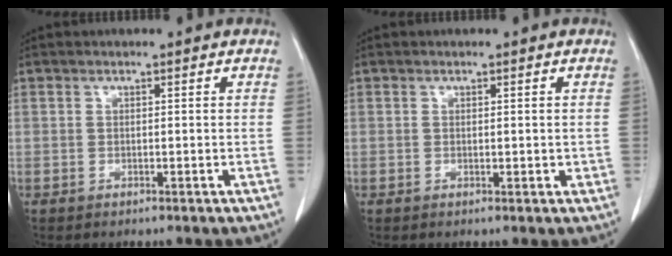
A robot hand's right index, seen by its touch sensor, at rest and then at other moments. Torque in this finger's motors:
{"motor_torque": [-0.13, 0.23, -0.10, 0.00]}